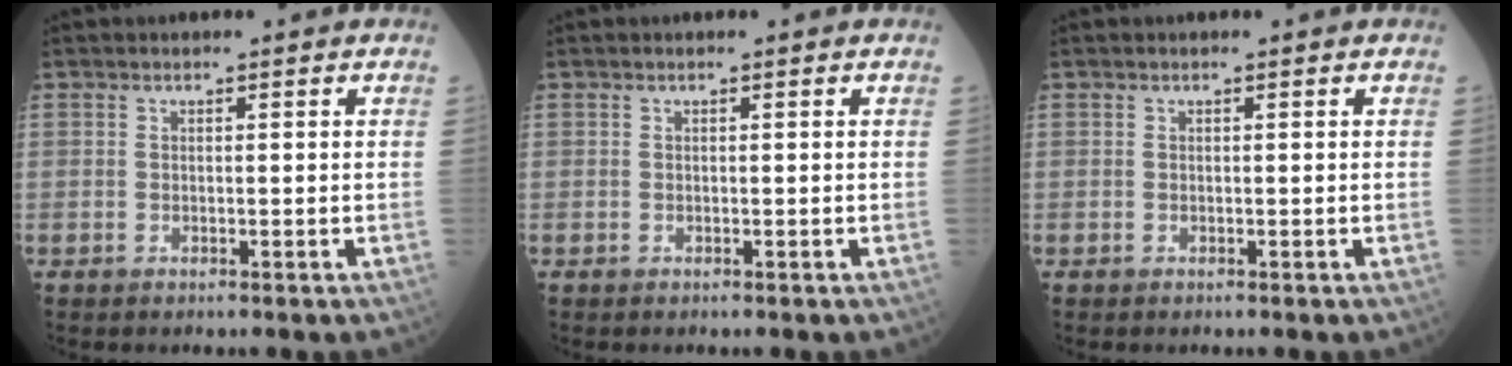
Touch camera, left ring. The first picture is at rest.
{"total": 0.0}
{"total": 0.0}